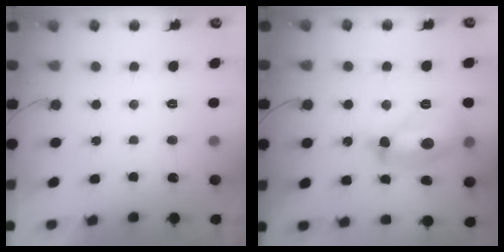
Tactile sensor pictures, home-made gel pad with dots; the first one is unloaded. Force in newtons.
{"total": 14.2, "press": 14.1, "slide": 0.8}